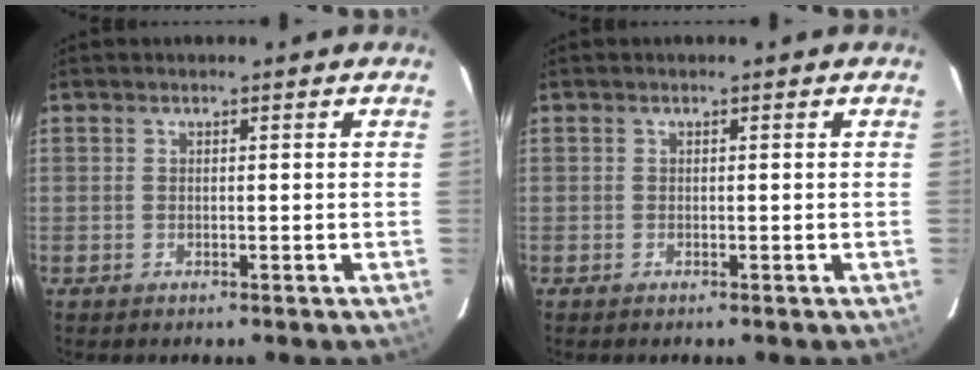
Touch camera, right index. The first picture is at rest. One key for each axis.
{"total": 0.0}